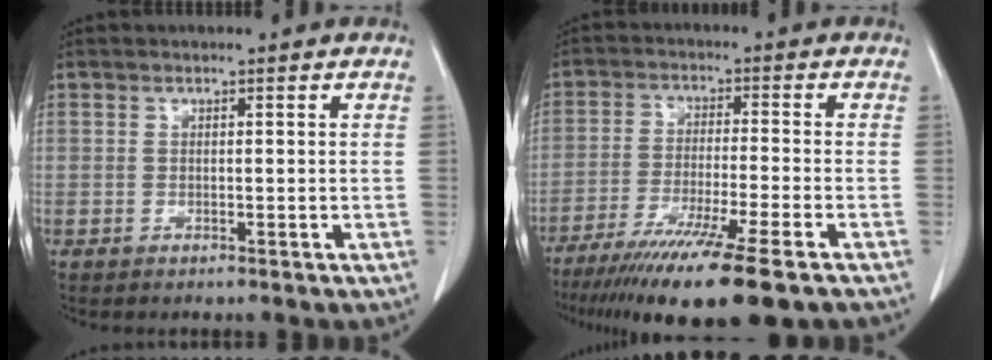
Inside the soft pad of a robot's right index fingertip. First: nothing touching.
{"total": 16.0, "force": [-11.3, 0.1, 11.3], "torque": [-0.177, -0.050, -0.183]}